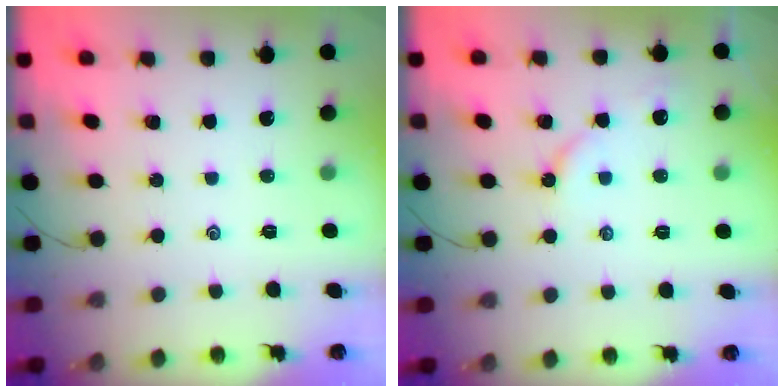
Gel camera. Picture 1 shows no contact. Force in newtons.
{"total": 4.6, "press": 4.5, "slide": 0.6}